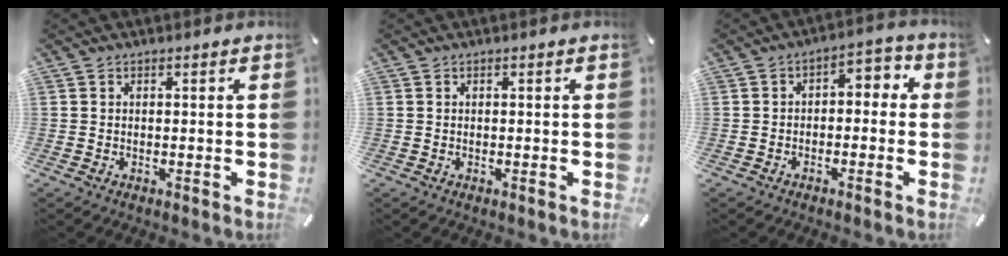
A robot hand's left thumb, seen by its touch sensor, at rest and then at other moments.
{"total": 0.0}
{"total": 3.7, "force": [-2.1, 2.4, 2.0], "torque": [-0.030, 0.015, -0.047]}